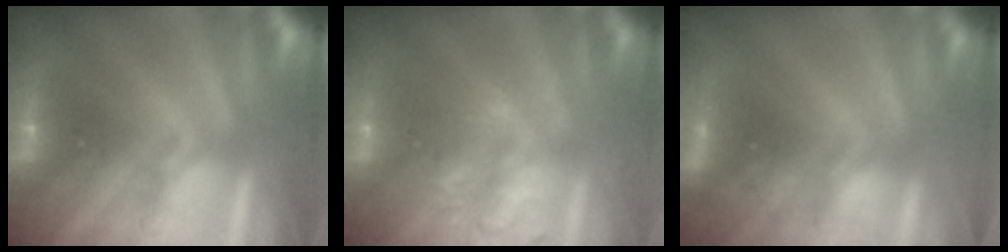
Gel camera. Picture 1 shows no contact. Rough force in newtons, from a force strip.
{"total": 1.7}
{"total": 4.7}